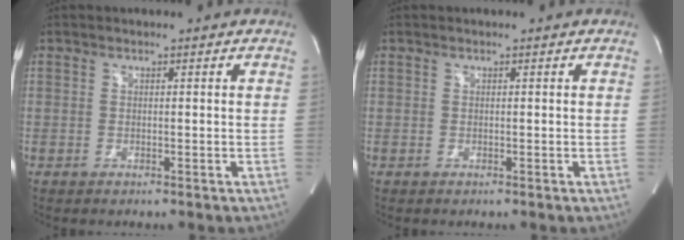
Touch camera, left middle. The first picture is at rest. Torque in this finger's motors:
{"motor_torque": [0.94, -0.95, 0.08, 0.02]}